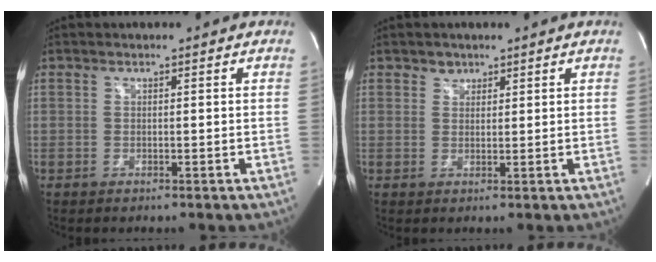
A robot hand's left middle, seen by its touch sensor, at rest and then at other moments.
{"total": 1.6, "force": [1.1, 1.1, 0.1], "torque": [0.006, -0.001, 0.015]}